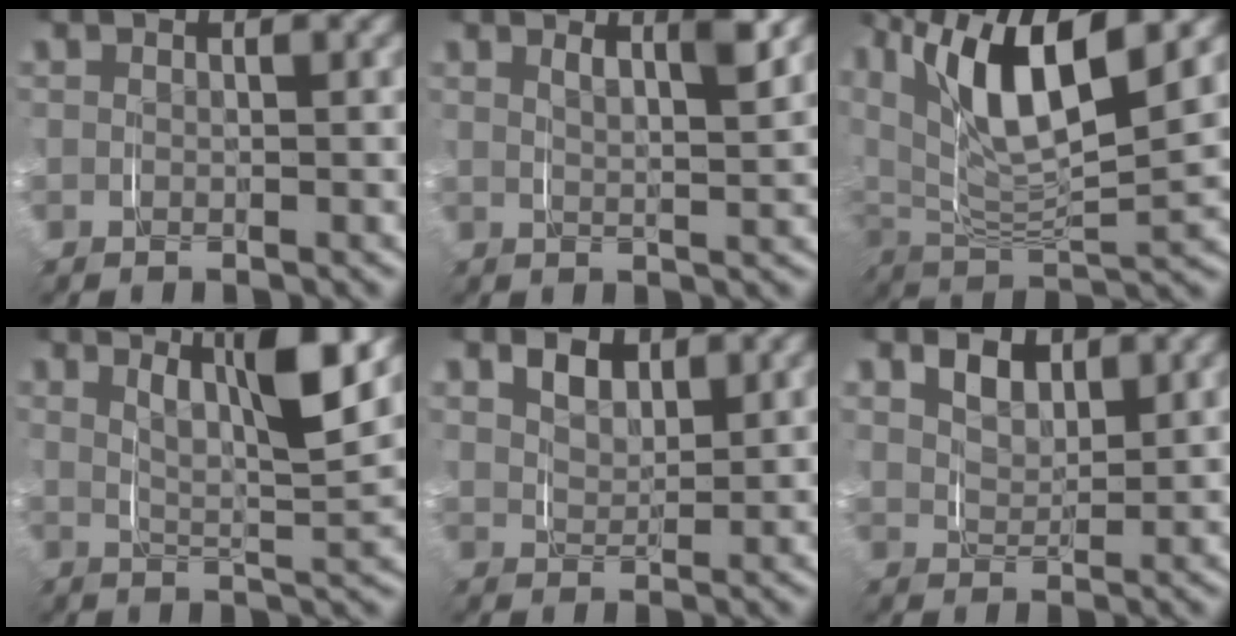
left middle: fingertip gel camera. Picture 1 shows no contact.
{"total": 3.0, "force": [1.8, 0.3, 2.4], "torque": [-0.036, -0.006, 0.033]}
{"total": 10.9, "force": [4.3, 5.4, 8.4], "torque": [-0.163, 0.007, 0.069]}
{"total": 7.3, "force": [3.2, 1.8, 6.3], "torque": [-0.090, 0.001, 0.046]}
{"total": 3.1, "force": [2.0, 1.8, 1.6], "torque": [-0.033, -0.005, 0.036]}
{"total": 3.4, "force": [2.0, 2.0, 1.8], "torque": [-0.034, -0.003, 0.035]}